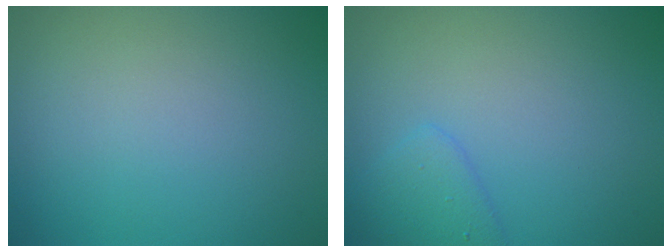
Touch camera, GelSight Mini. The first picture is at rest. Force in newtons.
{"total": 1.9, "press": 1.9, "slide": 0.1}